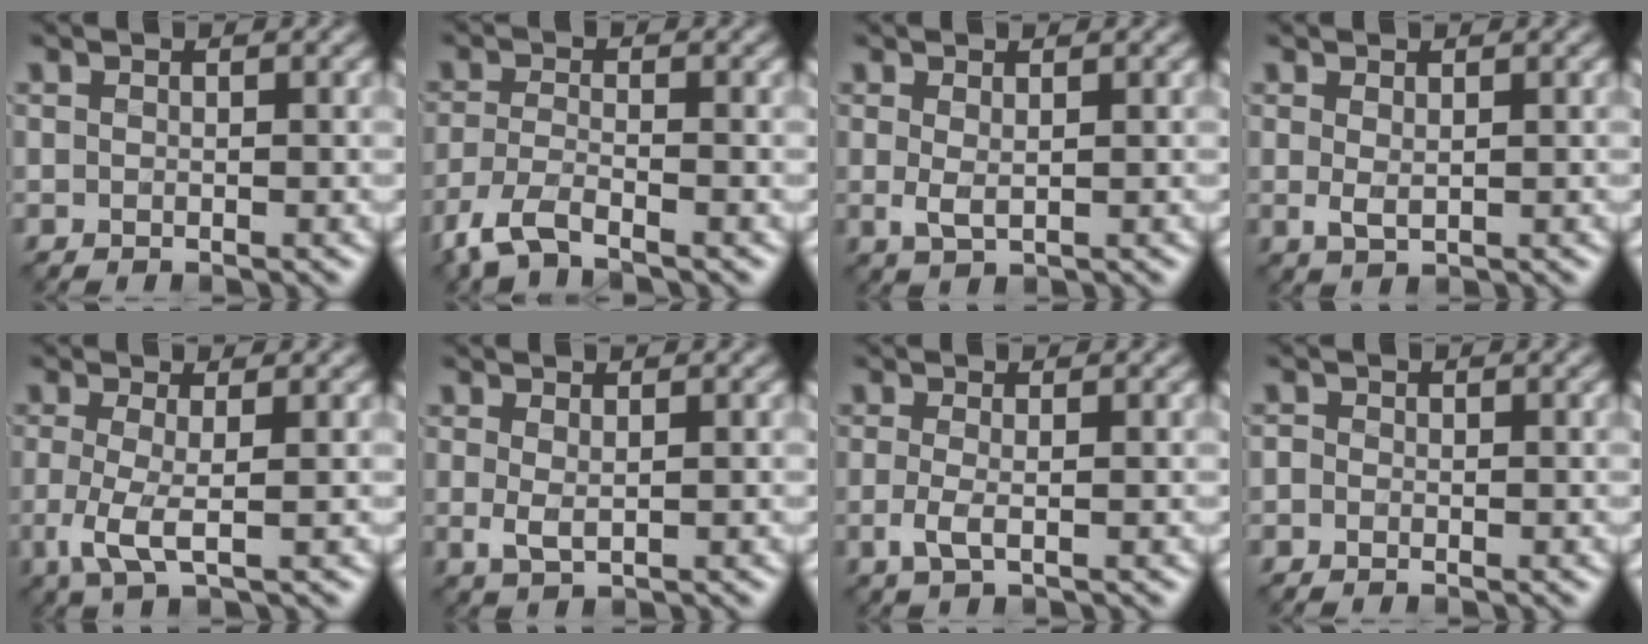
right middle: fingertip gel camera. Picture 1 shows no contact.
{"total": 3.6, "force": [-2.7, 0.8, 2.2], "torque": [-0.057, -0.007, -0.067]}
{"total": 1.4, "force": [0.3, 0.6, 1.3], "torque": [-0.029, 0.003, 0.006]}
{"total": 1.3, "force": [0.3, 0.6, 1.1], "torque": [-0.025, 0.003, 0.007]}
{"total": 3.1, "force": [-0.4, 0.8, 3.0], "torque": [-0.072, -0.006, -0.013]}
{"total": 1.5, "force": [0.3, 0.7, 1.4], "torque": [-0.031, 0.003, 0.006]}
{"total": 1.7, "force": [-0.3, 0.5, 1.6], "torque": [-0.039, -0.001, -0.010]}
{"total": 0.6, "force": [-0.3, 0.5, 0.1], "torque": [-0.001, 0.002, -0.008]}